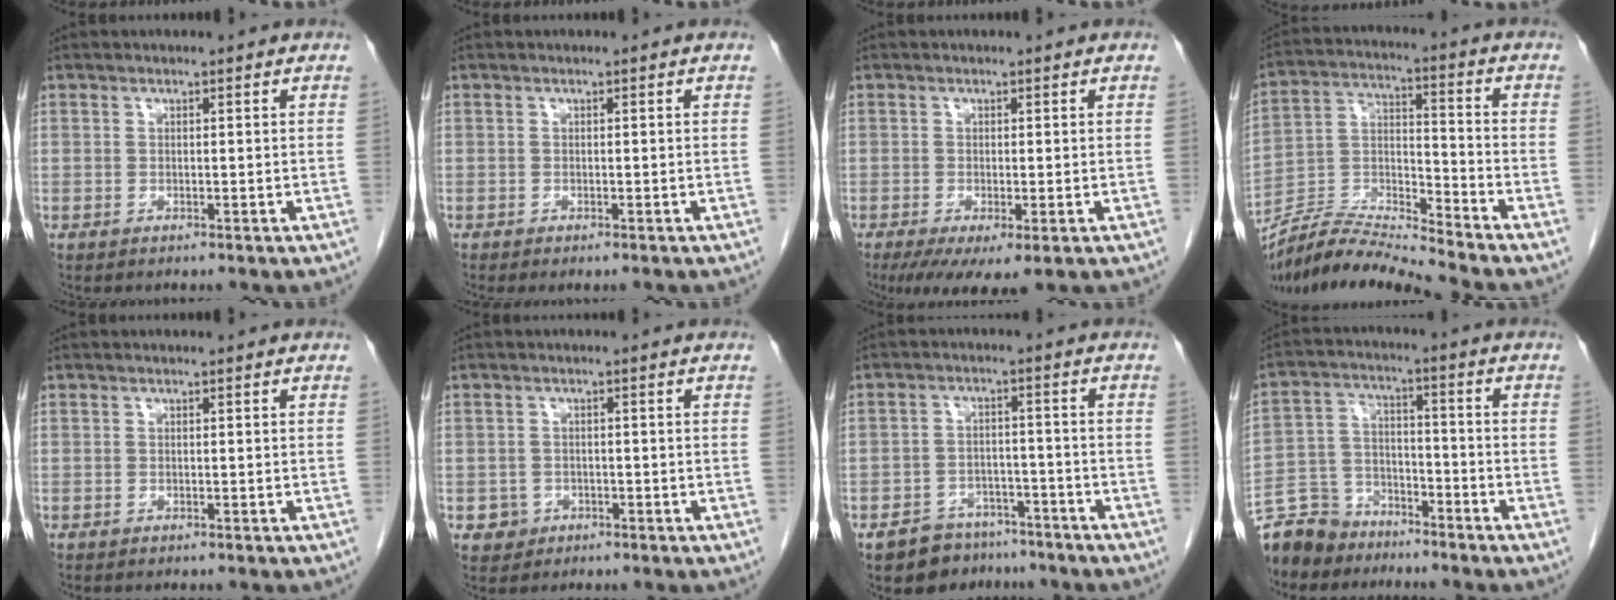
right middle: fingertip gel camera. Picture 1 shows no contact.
{"total": 0.8, "force": [-0.7, 0.2, 0.4], "torque": [-0.006, -0.002, -0.011]}
{"total": 6.3, "force": [-3.3, 1.7, 5.1], "torque": [-0.074, -0.019, -0.052]}
{"total": 11.2, "force": [-10.9, -1.4, 2.1], "torque": [-0.040, 0.022, -0.205]}
{"total": 0.9, "force": [-0.8, 0.2, 0.4], "torque": [-0.009, -0.002, -0.011]}
{"total": 2.4, "force": [-1.0, 2.1, 0.2], "torque": [0.001, 0.010, -0.013]}
{"total": 7.4, "force": [-5.9, 4.3, 1.1], "torque": [-0.009, 0.012, -0.088]}
{"total": 10.6, "force": [-9.0, 5.3, 1.3], "torque": [-0.042, 0.016, -0.166]}